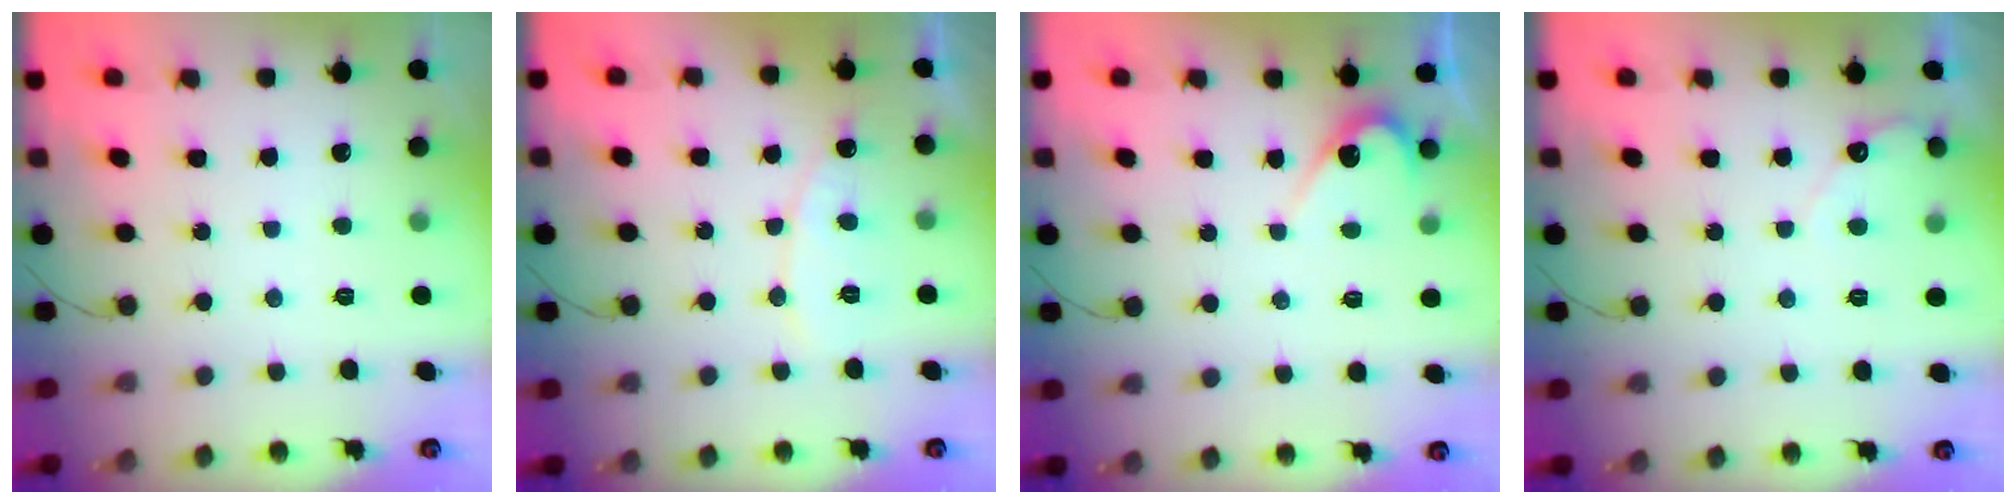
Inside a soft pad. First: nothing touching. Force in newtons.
{"total": 7.3, "press": 7.3, "slide": 0.6}
{"total": 3.8, "press": 3.8, "slide": 0.3}
{"total": 3.3, "press": 3.3, "slide": 0.2}